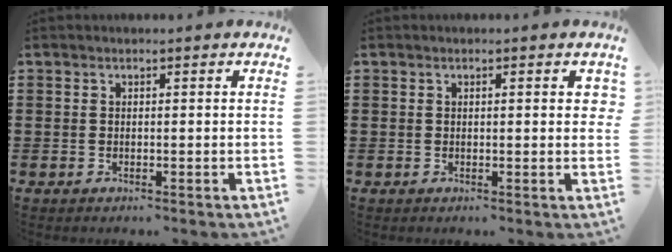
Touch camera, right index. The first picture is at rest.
{"total": 1.3, "force": [0.3, 0.3, 1.3], "torque": [-0.025, 0.003, 0.004]}